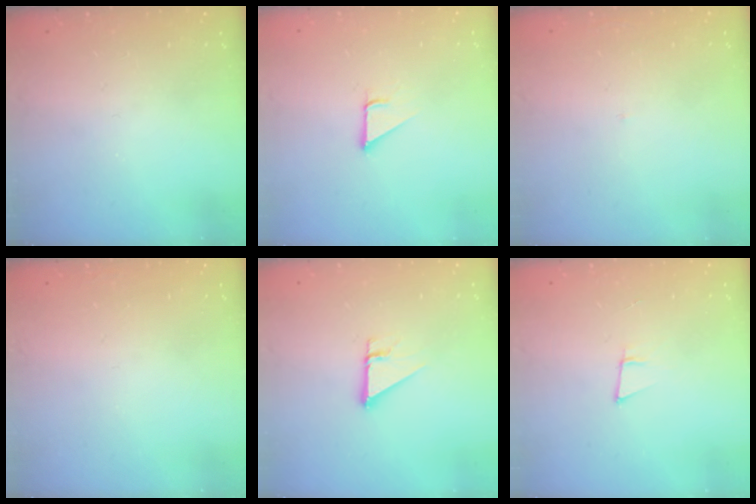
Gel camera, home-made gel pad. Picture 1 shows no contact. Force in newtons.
{"total": 1.6, "press": 1.6, "slide": 0.2}
{"total": 1.7, "press": 1.6, "slide": 0.1}
{"total": 1.6, "press": 1.6, "slide": 0.1}
{"total": 2.7, "press": 2.7, "slide": 0.2}
{"total": 5.2, "press": 4.3, "slide": 2.9}